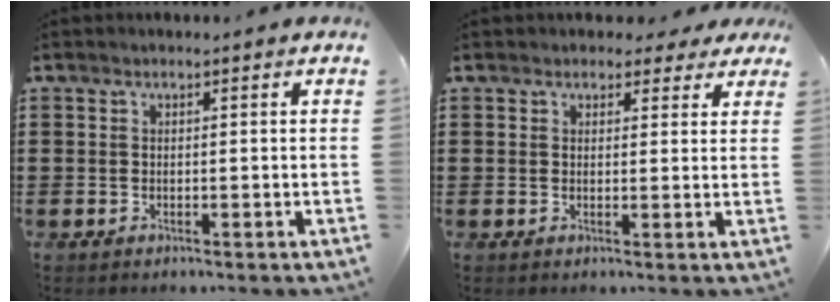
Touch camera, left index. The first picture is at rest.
{"total": 2.5, "force": [2.1, 1.3, 0.5], "torque": [-0.011, 0.003, 0.037]}